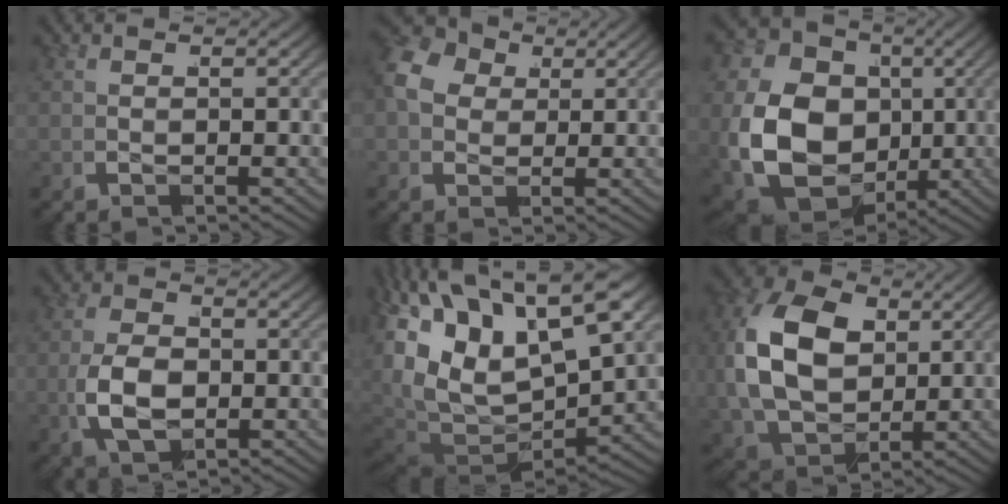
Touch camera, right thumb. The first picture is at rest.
{"total": 9.9, "force": [2.7, 8.1, 5.1], "torque": [-0.110, 0.009, 0.029]}
{"total": 22.9, "force": [-0.4, 17.9, 14.3], "torque": [-0.309, -0.040, -0.003]}
{"total": 6.8, "force": [-1.4, 4.7, 4.7], "torque": [-0.122, -0.022, -0.014]}
{"total": 13.6, "force": [-0.8, 8.9, 10.3], "torque": [-0.220, -0.041, 0.001]}
{"total": 14.8, "force": [0.7, 11.0, 9.9], "torque": [-0.261, -0.044, 0.025]}